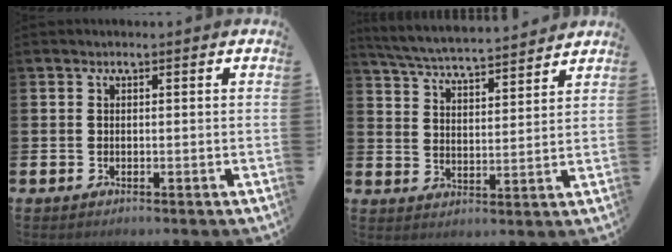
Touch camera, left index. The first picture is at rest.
{"total": 5.7, "force": [5.6, 0.2, 1.0], "torque": [-0.042, -0.039, 0.097]}